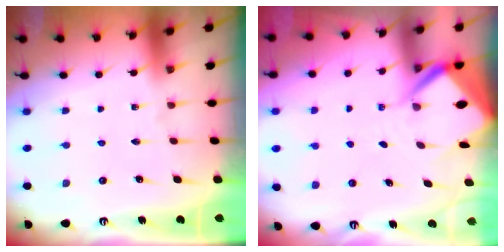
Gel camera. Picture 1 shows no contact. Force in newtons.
{"total": 6.0, "press": 6.0, "slide": 0.6}